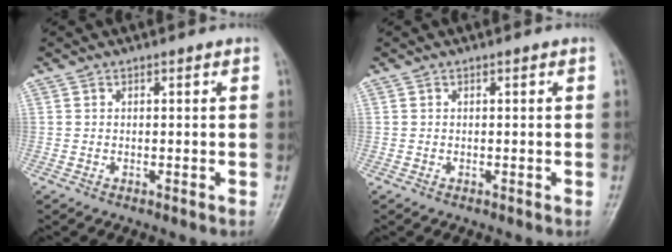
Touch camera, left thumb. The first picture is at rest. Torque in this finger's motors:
{"motor_torque": [0.01, 0.01, -0.08, 0.06, 0.00]}